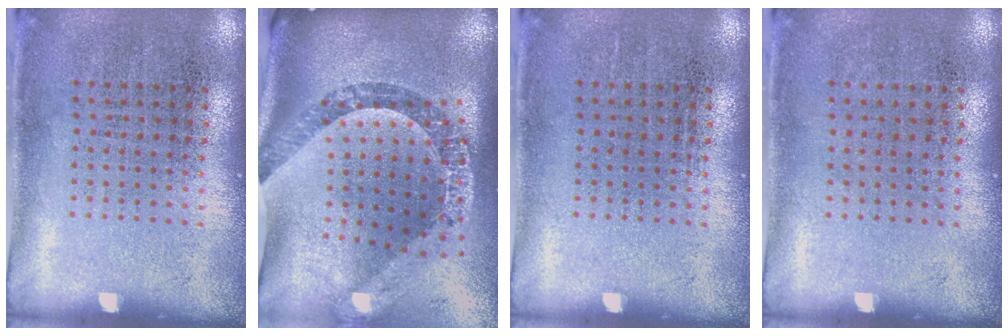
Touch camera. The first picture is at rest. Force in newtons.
{"total": 2.8, "press": 2.1, "slide": 1.8}
{"total": 0.0}
{"total": 0.0}